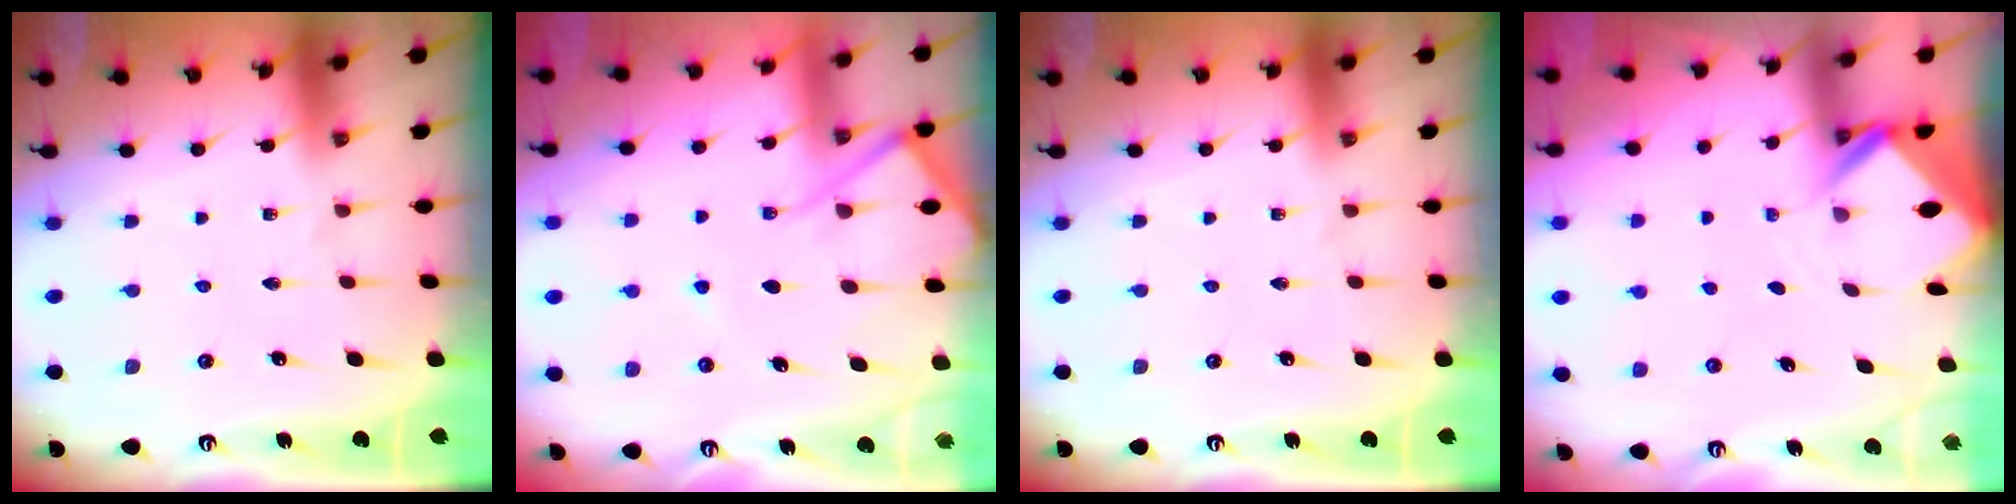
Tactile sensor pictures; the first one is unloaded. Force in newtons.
{"total": 8.2, "press": 8.1, "slide": 1.1}
{"total": 0.0}
{"total": 2.9, "press": 2.9, "slide": 0.2}